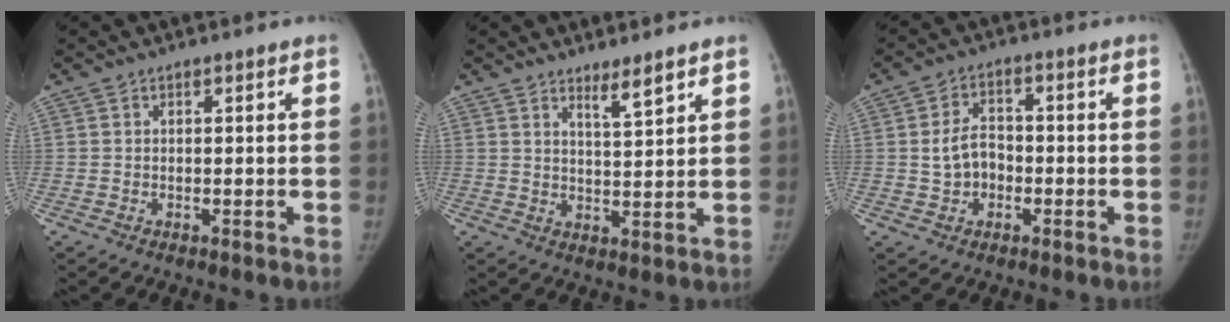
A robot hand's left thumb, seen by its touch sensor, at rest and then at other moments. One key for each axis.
{"total": 4.0, "fx": 3.2, "fy": 0.3, "fz": 2.5, "tx": -0.039, "ty": -0.034, "tz": 0.055}
{"total": 5.9, "fx": -0.9, "fy": 4.6, "fz": 3.6, "tx": -0.049, "ty": 0.021, "tz": -0.019}